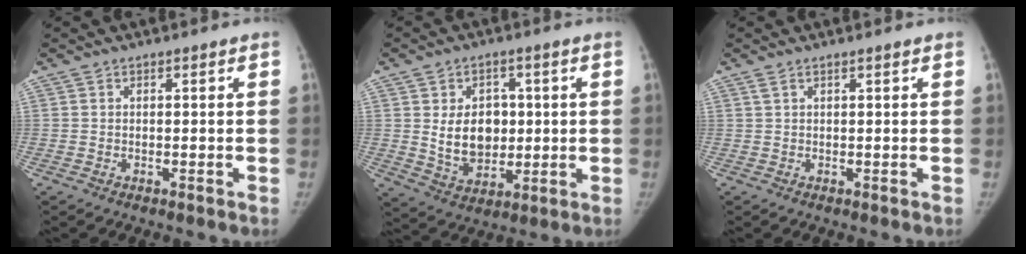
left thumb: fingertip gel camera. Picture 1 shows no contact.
{"total": 10.4, "force": [1.1, 7.7, 6.9], "torque": [-0.075, -0.011, 0.032]}
{"total": 1.4, "force": [1.0, 0.3, 0.9], "torque": [-0.025, 0.007, 0.021]}